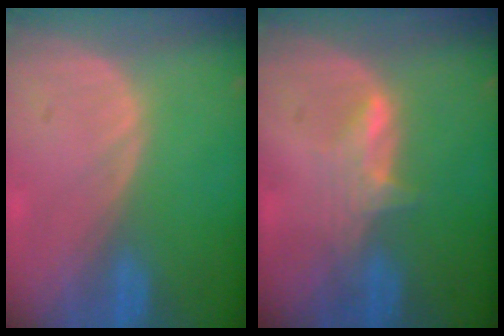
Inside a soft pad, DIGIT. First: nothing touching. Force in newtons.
{"total": 2.9, "press": 2.9, "slide": 0.4}